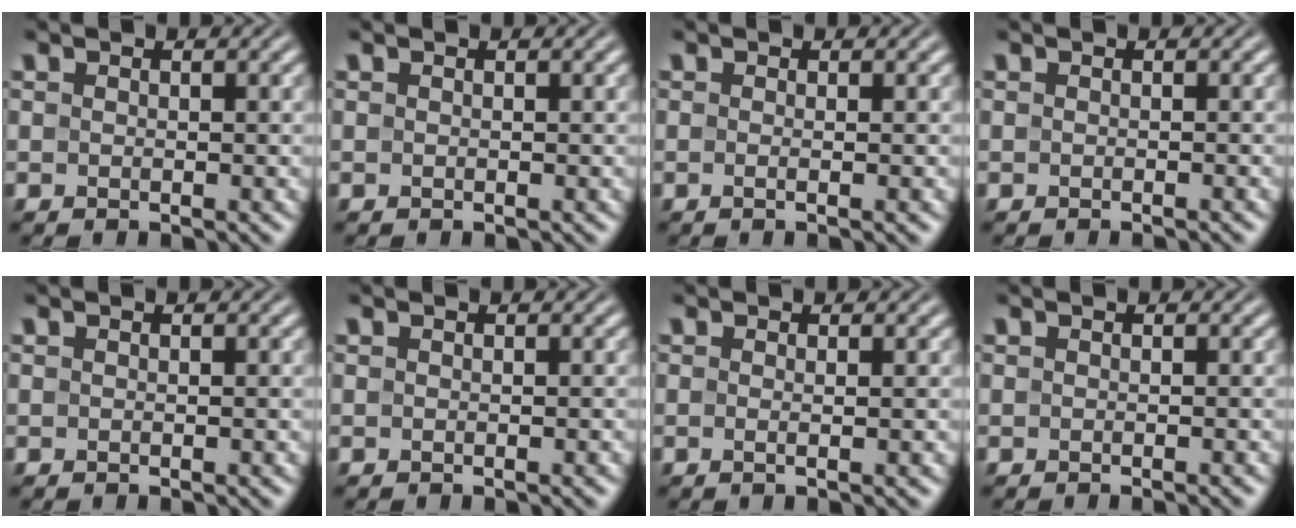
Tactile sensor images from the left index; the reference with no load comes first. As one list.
[{"total": 0.0}, {"total": 1.7, "force": [-0.1, 0.6, 1.6], "torque": [-0.018, -0.004, -0.015]}, {"total": 0.7, "force": [-0.5, 0.1, 0.5], "torque": [-0.002, 0.000, -0.011]}, {"total": 0.0}, {"total": 0.5, "force": [-0.3, 0.0, 0.4], "torque": [-0.004, 0.002, -0.003]}, {"total": 1.3, "force": [-0.1, 0.4, 1.3], "torque": [-0.017, -0.005, -0.009]}, {"total": 1.0, "force": [-0.5, 0.2, 0.8], "torque": [-0.006, 0.000, -0.009]}]